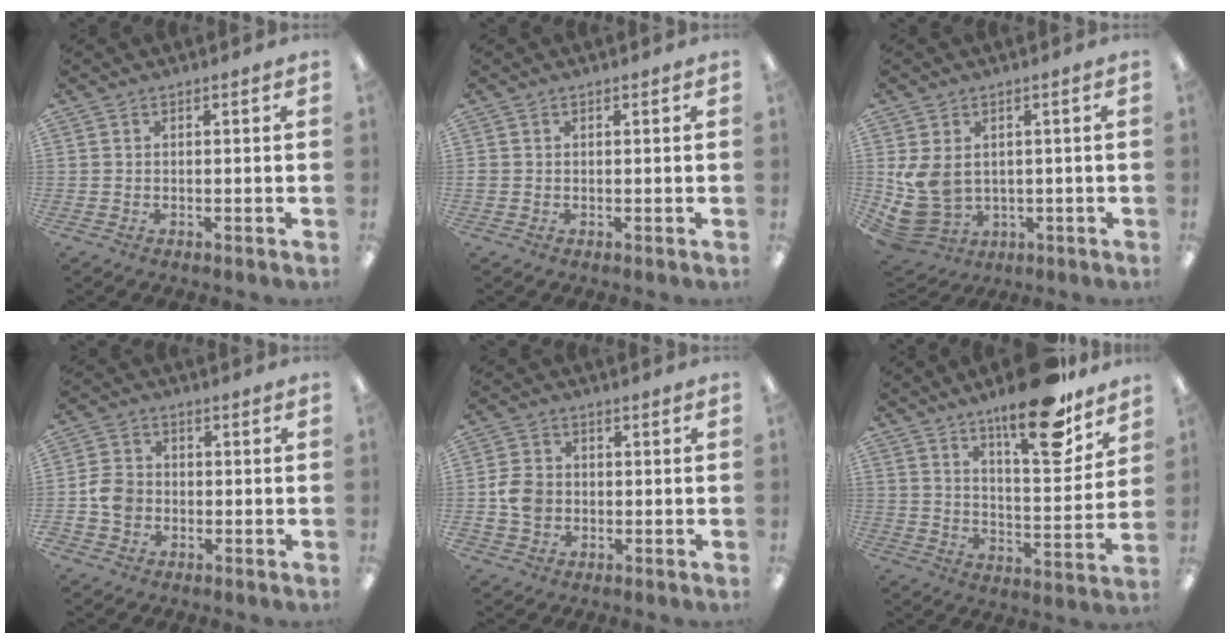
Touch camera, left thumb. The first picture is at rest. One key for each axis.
{"total": 0.7, "fx": -0.1, "fy": 0.6, "fz": 0.2, "tx": -0.003, "ty": 0.004, "tz": -0.003}
{"total": 9.6, "fx": 0.9, "fy": 7.7, "fz": 5.6, "tx": -0.147, "ty": -0.019, "tz": 0.022}
{"total": 6.1, "fx": -1.7, "fy": 5.2, "fz": 2.8, "tx": -0.061, "ty": 0.011, "tz": -0.030}
{"total": 6.7, "fx": -1.0, "fy": 5.6, "fz": 3.5, "tx": -0.070, "ty": 0.008, "tz": -0.018}
{"total": 18.5, "fx": 13.7, "fy": 5.2, "fz": 11.2, "tx": -0.163, "ty": -0.089, "tz": 0.221}